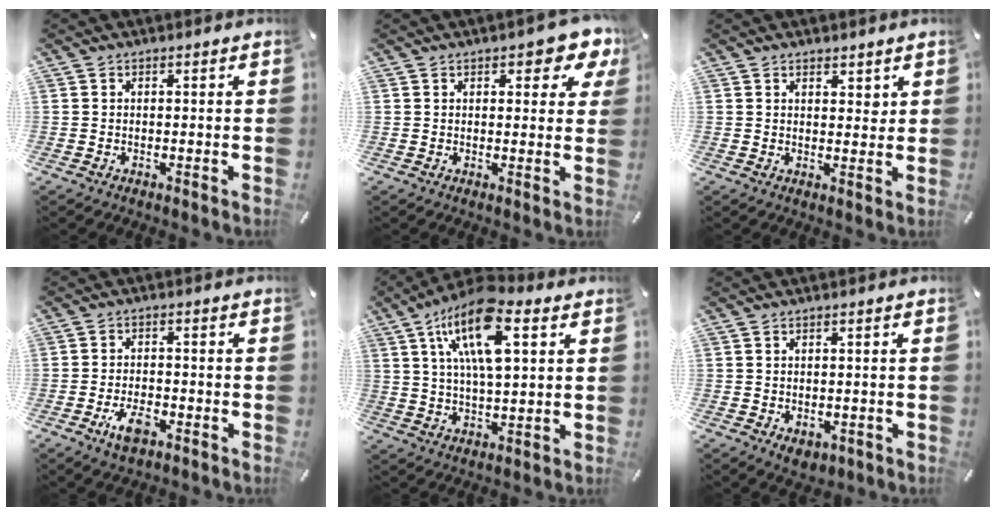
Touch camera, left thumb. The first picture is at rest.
{"total": 6.0, "force": [3.5, 3.0, 3.9], "torque": [-0.046, -0.016, 0.056]}
{"total": 2.7, "force": [2.0, 1.7, 0.8], "torque": [0.006, -0.013, 0.031]}
{"total": 6.0, "force": [-3.2, 3.0, 4.1], "torque": [-0.081, 0.012, -0.056]}
{"total": 15.8, "force": [7.0, 6.1, 12.8], "torque": [-0.247, -0.014, 0.115]}
{"total": 2.7, "force": [-1.2, 2.1, 1.3], "torque": [-0.010, 0.002, -0.021]}